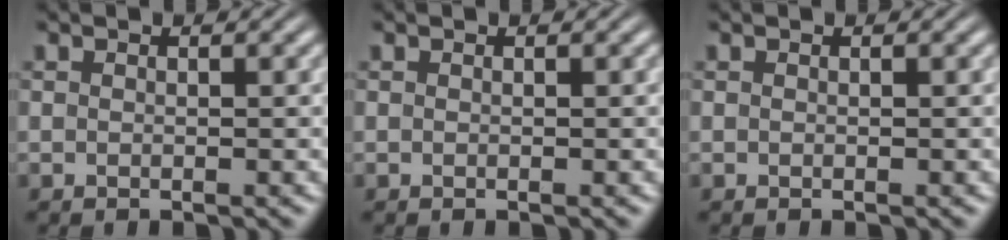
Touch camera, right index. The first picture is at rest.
{"total": 0.0}
{"total": 0.0}